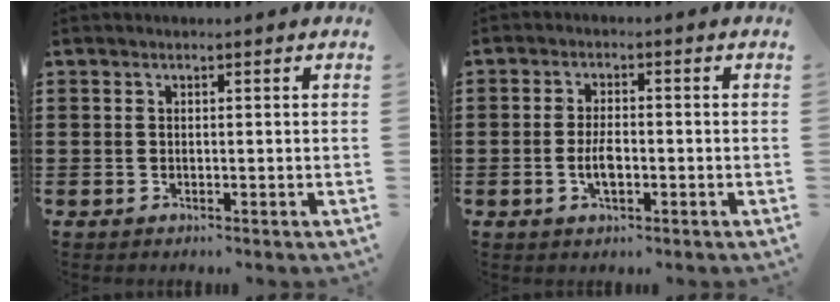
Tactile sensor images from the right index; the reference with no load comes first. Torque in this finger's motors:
{"motor_torque": [0.93, 1.21, 0.38, 0.09]}